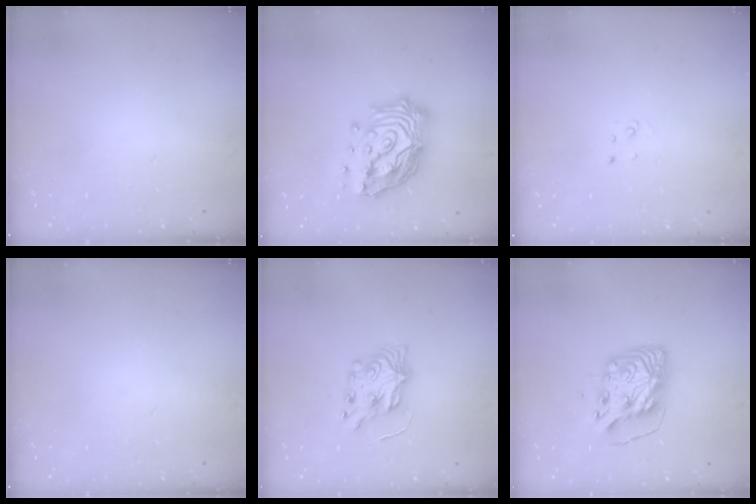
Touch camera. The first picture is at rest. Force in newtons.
{"total": 22.7, "press": 22.6, "slide": 1.9}
{"total": 2.0, "press": 2.0, "slide": 0.2}
{"total": 0.0}
{"total": 7.3, "press": 7.3, "slide": 0.2}
{"total": 11.0, "press": 10.9, "slide": 1.6}